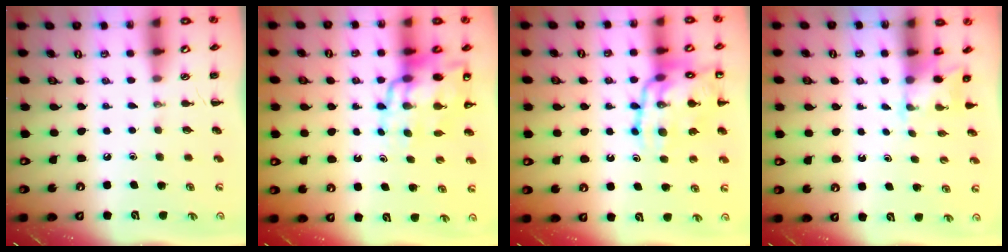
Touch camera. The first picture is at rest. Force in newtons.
{"total": 14.4, "press": 13.8, "slide": 3.9}
{"total": 17.5, "press": 17.3, "slide": 2.6}
{"total": 2.1, "press": 2.0, "slide": 0.6}